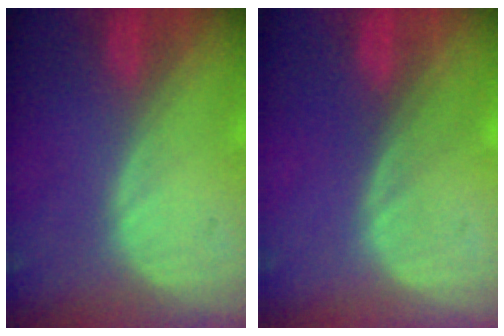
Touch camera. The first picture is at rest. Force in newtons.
{"total": 0.0}